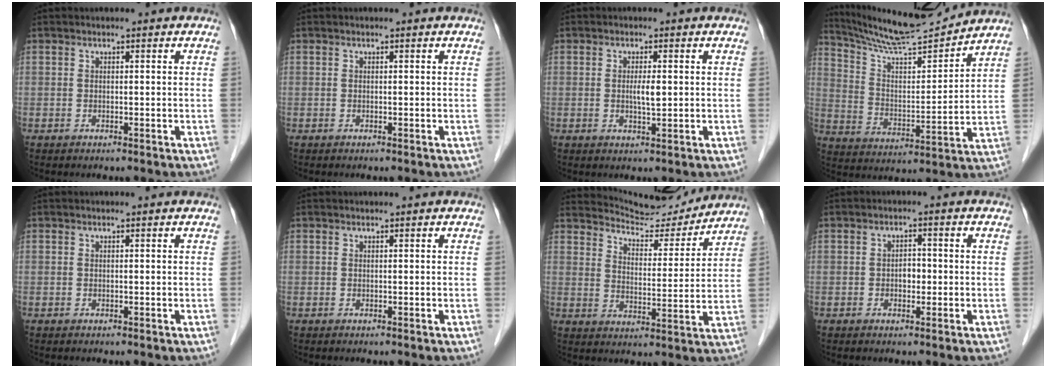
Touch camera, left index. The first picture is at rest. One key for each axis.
{"total": 0.0}
{"total": 2.2, "fx": -0.1, "fy": 0.4, "fz": 2.2, "tx": -0.041, "ty": -0.006, "tz": -0.001}
{"total": 14.0, "fx": 13.5, "fy": 0.0, "fz": 3.7, "tx": -0.076, "ty": -0.002, "tz": 0.233}
{"total": 0.0}
{"total": 0.0}
{"total": 11.3, "fx": 11.2, "fy": 1.2, "fz": 1.0, "tx": -0.021, "ty": -0.006, "tz": 0.163}
{"total": 1.9, "fx": -0.6, "fy": 1.2, "fz": 1.4, "tx": -0.017, "ty": 0.001, "tz": -0.011}